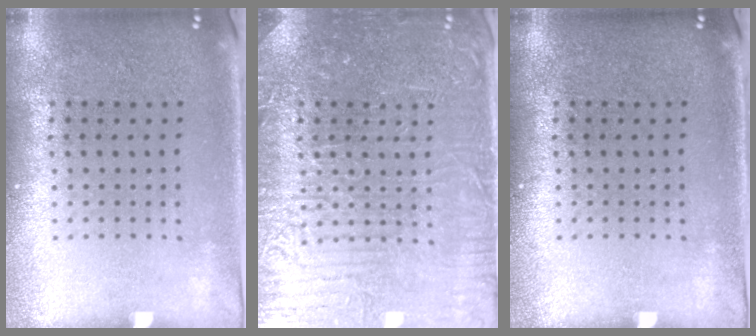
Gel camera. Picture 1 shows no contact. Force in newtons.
{"total": 4.7, "press": 4.6, "slide": 1.1}
{"total": 0.0}